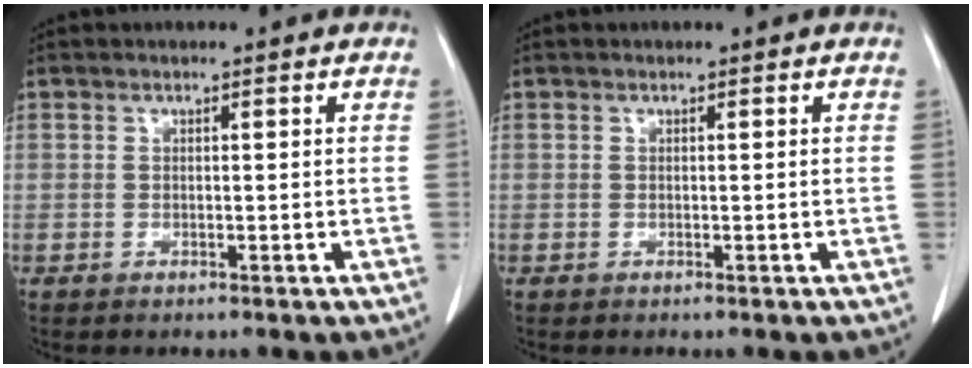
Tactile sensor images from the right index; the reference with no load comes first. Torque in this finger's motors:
{"motor_torque": [0.00, 0.00, 0.00, 0.00]}